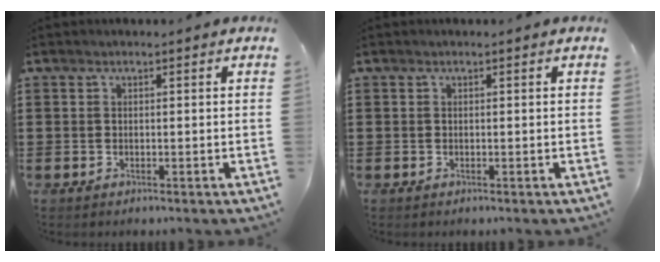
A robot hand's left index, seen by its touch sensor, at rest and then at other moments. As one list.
[{"total": 0.0}]